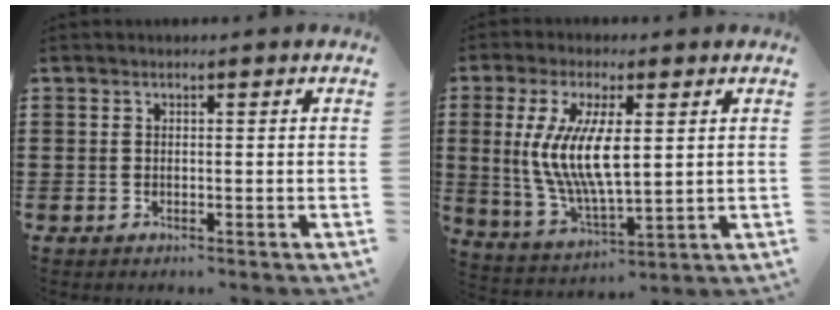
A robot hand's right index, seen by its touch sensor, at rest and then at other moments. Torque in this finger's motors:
{"motor_torque": [2.14, 0.00, 1.05, 0.21]}